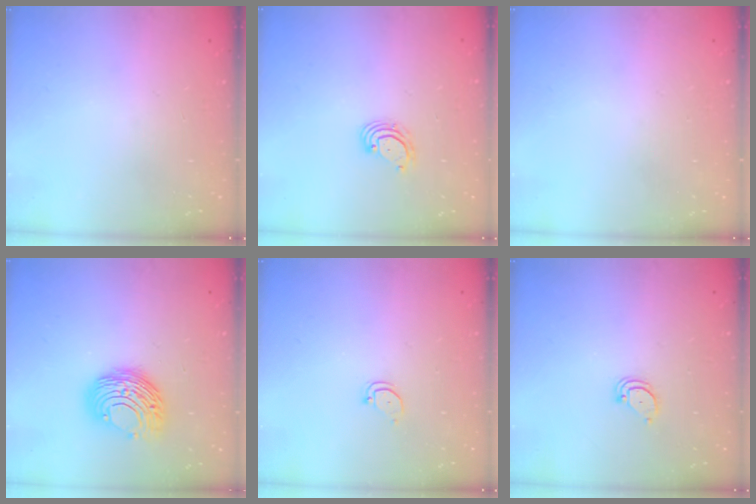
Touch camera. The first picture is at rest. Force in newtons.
{"total": 2.9, "press": 2.9, "slide": 0.1}
{"total": 0.0}
{"total": 11.0, "press": 11.0, "slide": 0.4}
{"total": 2.4, "press": 2.4, "slide": 0.2}
{"total": 2.7, "press": 2.7, "slide": 0.2}